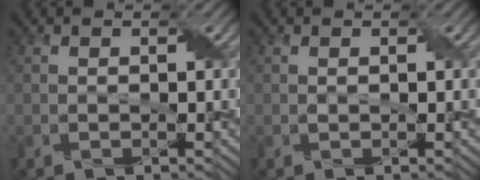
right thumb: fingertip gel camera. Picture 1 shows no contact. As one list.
[{"total": 0.0}]